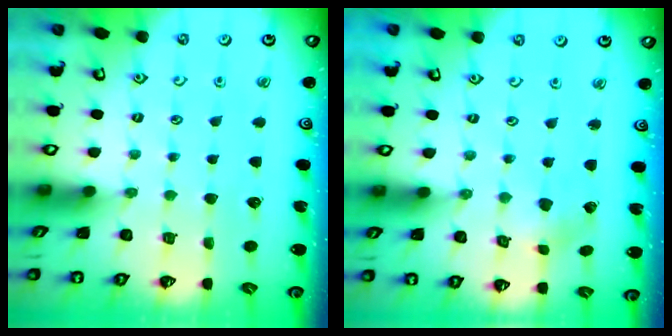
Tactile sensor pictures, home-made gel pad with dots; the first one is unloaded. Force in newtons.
{"total": 1.6, "press": 1.6, "slide": 0.2}